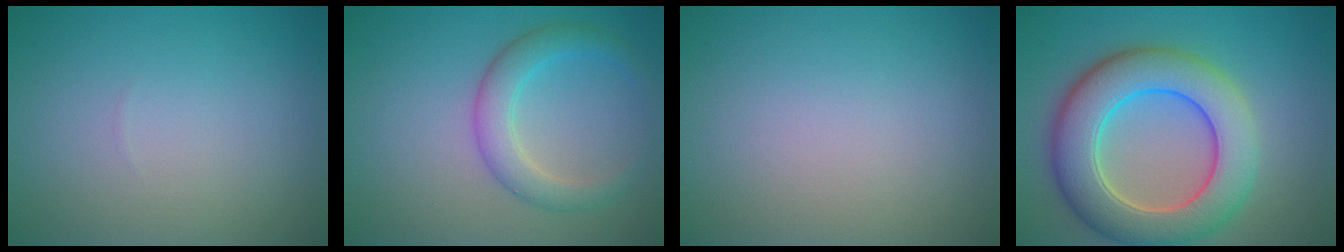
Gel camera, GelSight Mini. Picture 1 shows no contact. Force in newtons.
{"total": 3.4, "press": 3.4, "slide": 0.1}
{"total": 0.0}
{"total": 9.1, "press": 9.1, "slide": 0.2}